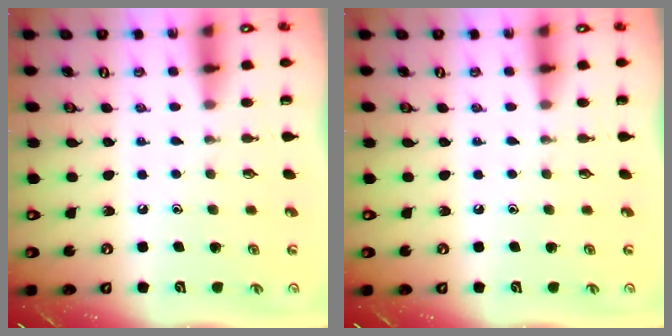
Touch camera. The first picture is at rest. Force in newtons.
{"total": 0.0}